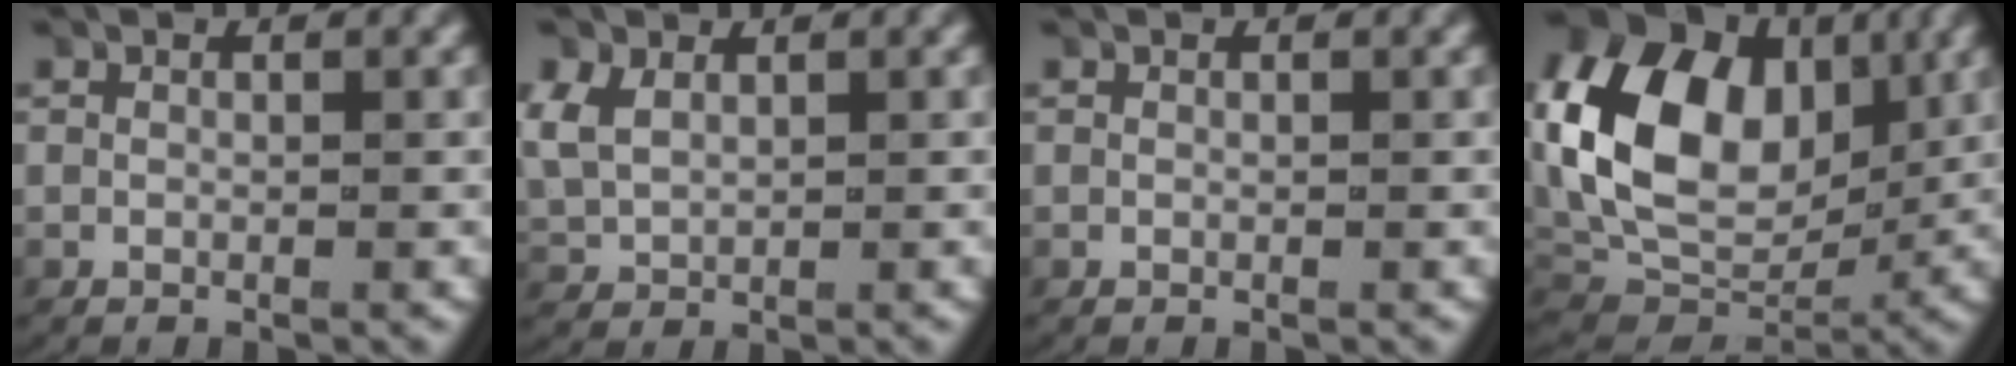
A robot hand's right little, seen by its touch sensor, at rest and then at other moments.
{"total": 3.5, "force": [0.9, 2.9, 1.7], "torque": [-0.059, -0.005, 0.026]}
{"total": 0.0}
{"total": 13.4, "force": [2.4, 9.6, 9.0], "torque": [-0.190, -0.014, 0.048]}